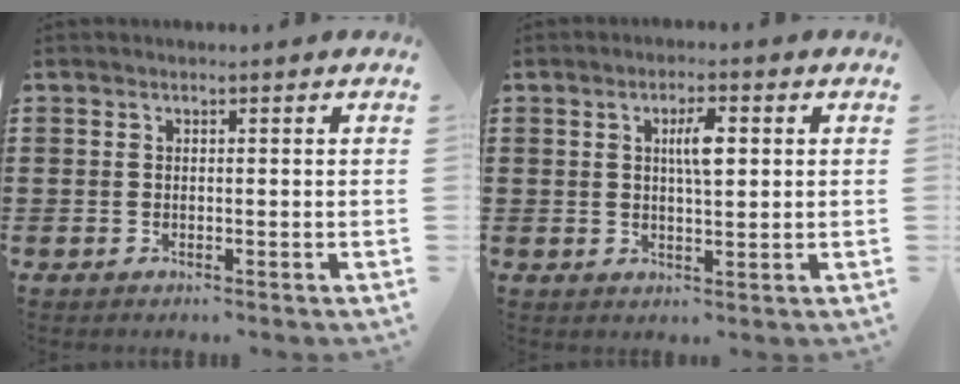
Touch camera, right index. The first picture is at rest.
{"total": 4.4, "force": [1.0, 1.3, 4.0], "torque": [-0.066, 0.003, 0.010]}